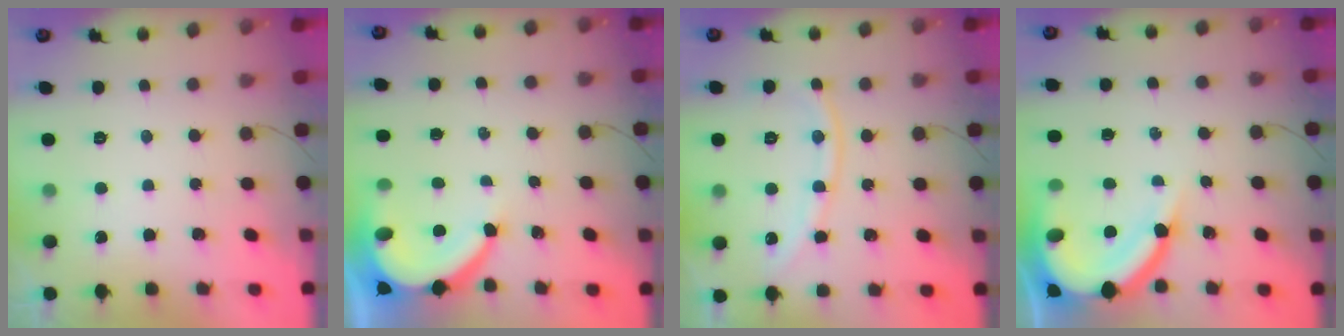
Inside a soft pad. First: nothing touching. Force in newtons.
{"total": 9.3, "press": 9.2, "slide": 1.4}
{"total": 10.9, "press": 10.9, "slide": 1.3}
{"total": 14.4, "press": 14.3, "slide": 1.5}